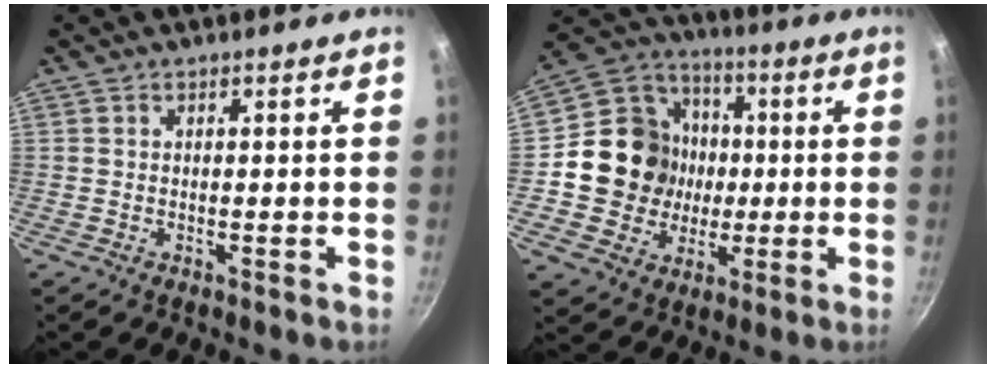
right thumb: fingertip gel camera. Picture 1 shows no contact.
{"total": 16.6, "force": [-0.3, 15.4, 6.3], "torque": [-0.078, 0.027, -0.009]}